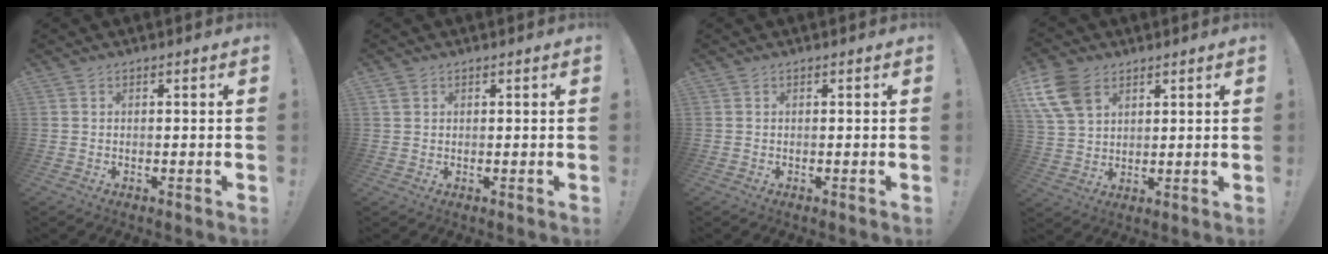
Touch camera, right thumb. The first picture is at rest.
{"total": 1.5, "force": [0.9, 1.1, 0.6], "torque": [-0.020, 0.006, 0.019]}
{"total": 0.0}
{"total": 11.6, "force": [5.7, 7.7, 6.5], "torque": [-0.138, -0.011, 0.118]}